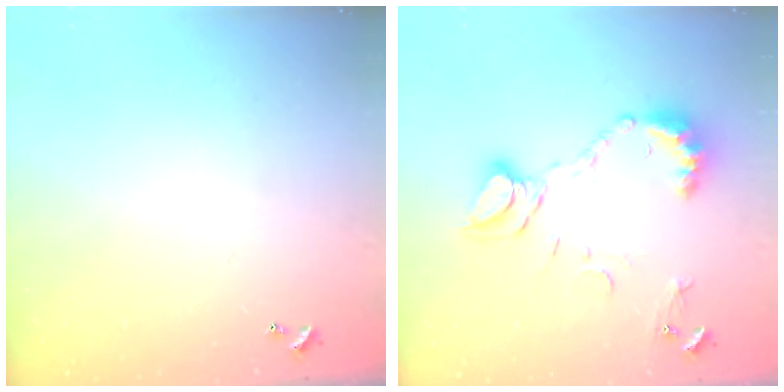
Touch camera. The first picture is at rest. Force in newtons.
{"total": 11.1, "press": 11.0, "slide": 1.3}